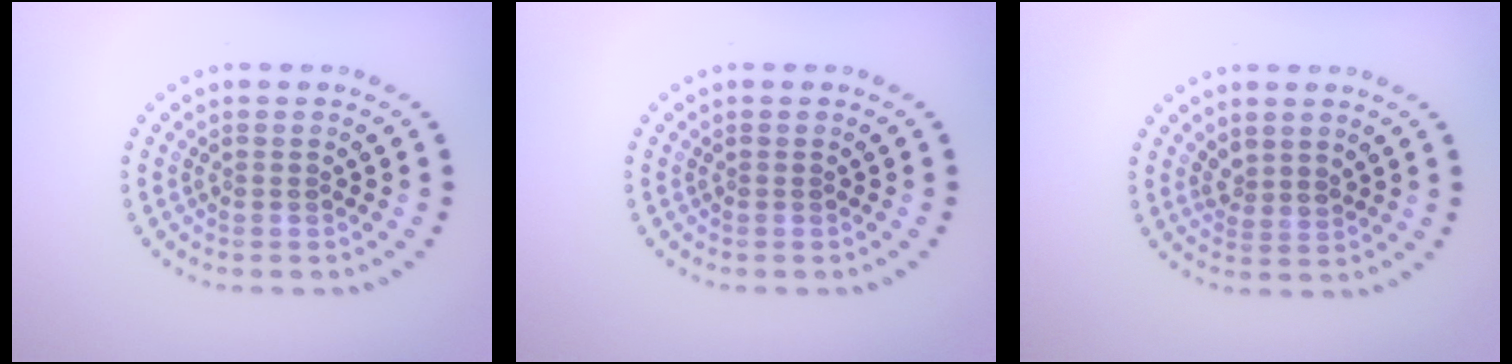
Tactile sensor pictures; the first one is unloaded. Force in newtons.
{"total": 0.0}
{"total": 1.6, "press": 1.2, "slide": 1.0}